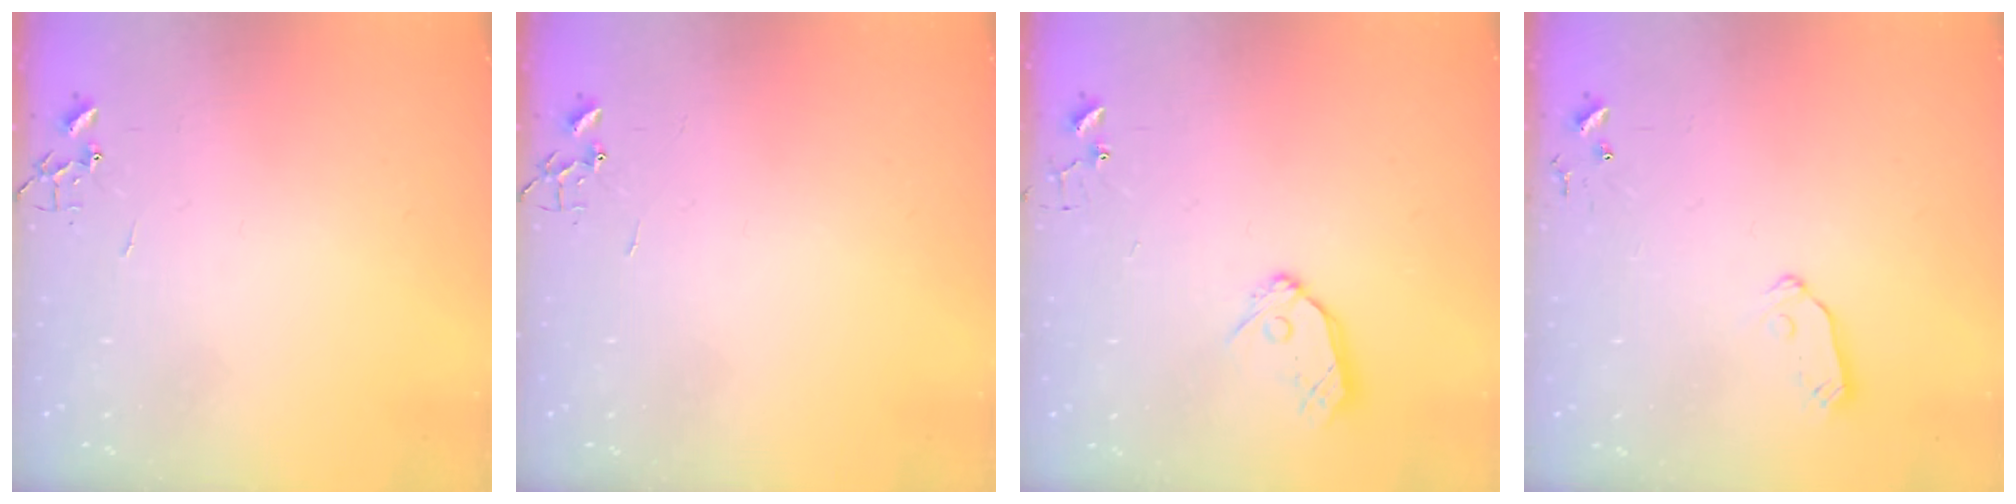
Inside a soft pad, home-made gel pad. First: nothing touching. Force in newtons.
{"total": 0.0}
{"total": 9.5, "press": 9.5, "slide": 0.9}
{"total": 6.8, "press": 6.8, "slide": 0.4}